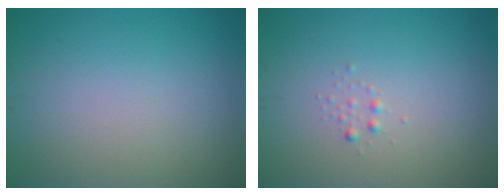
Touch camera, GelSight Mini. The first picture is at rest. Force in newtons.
{"total": 0.6, "press": 0.6, "slide": 0.0}